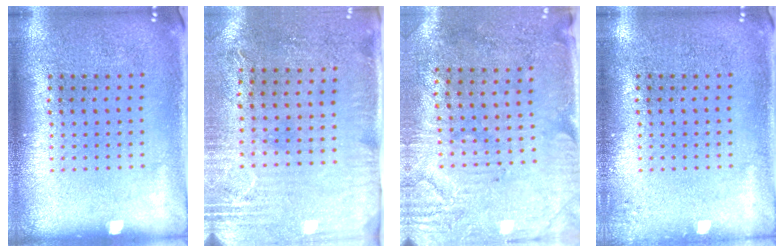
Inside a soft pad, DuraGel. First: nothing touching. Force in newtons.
{"total": 2.9, "press": 2.4, "slide": 1.7}
{"total": 3.0, "press": 2.5, "slide": 1.7}
{"total": 0.8, "press": 0.8, "slide": 0.2}